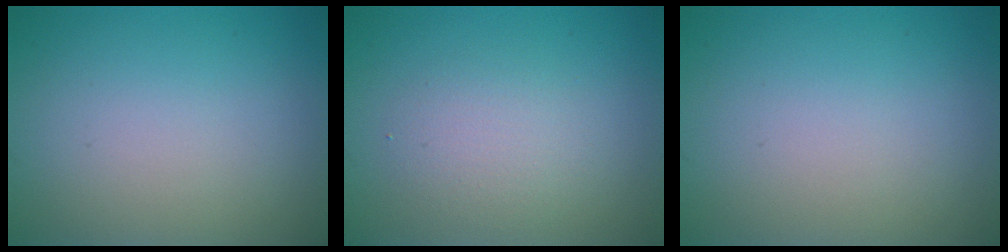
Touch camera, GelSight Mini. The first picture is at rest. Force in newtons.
{"total": 2.3, "press": 2.3, "slide": 0.2}
{"total": 0.0}